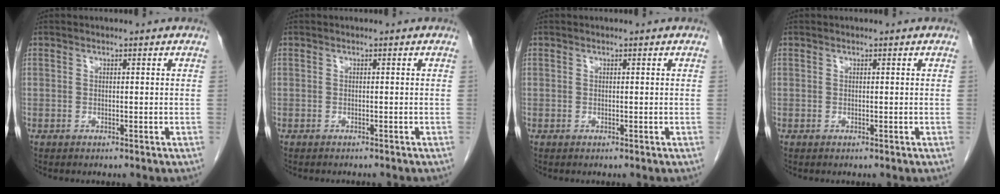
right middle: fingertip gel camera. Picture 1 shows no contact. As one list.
[{"total": 2.5, "force": [-2.3, 0.5, 0.9], "torque": [-0.015, -0.003, -0.026]}, {"total": 0.0}, {"total": 0.0}]